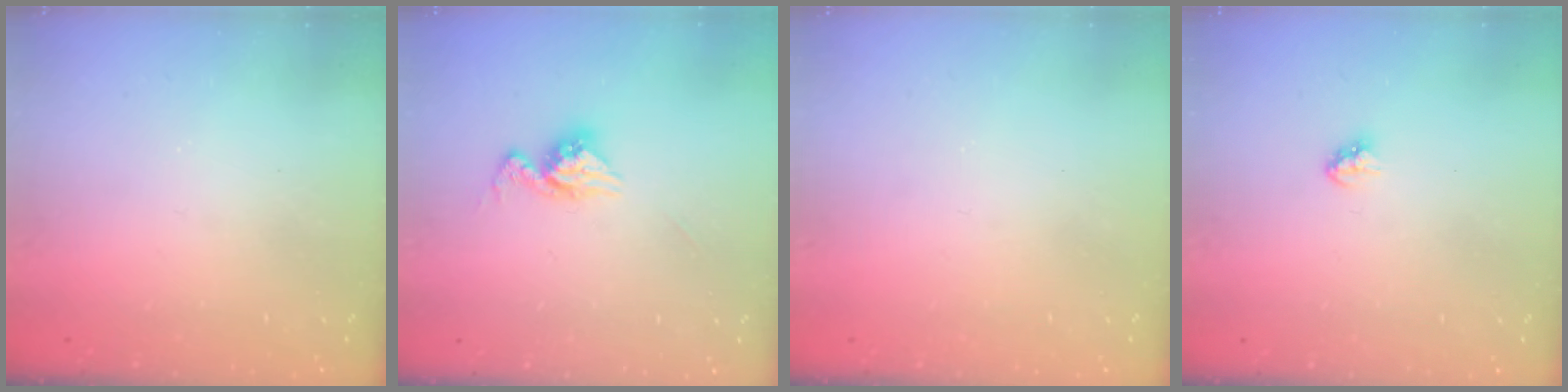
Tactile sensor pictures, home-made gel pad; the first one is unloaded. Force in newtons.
{"total": 11.1, "press": 11.0, "slide": 0.9}
{"total": 0.5, "press": 0.5, "slide": 0.1}
{"total": 2.9, "press": 2.9, "slide": 0.2}